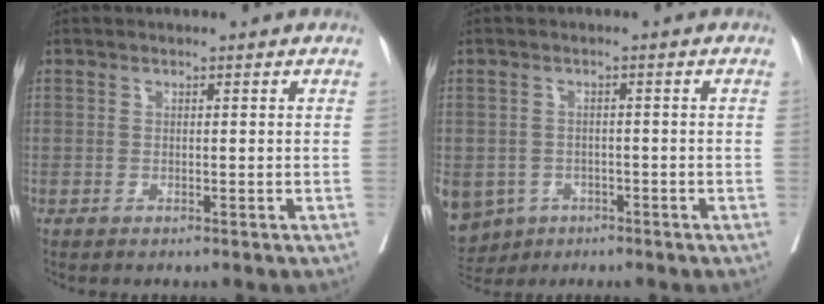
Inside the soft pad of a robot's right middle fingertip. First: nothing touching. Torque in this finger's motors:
{"motor_torque": [1.74, -0.40, 1.05, 0.21]}